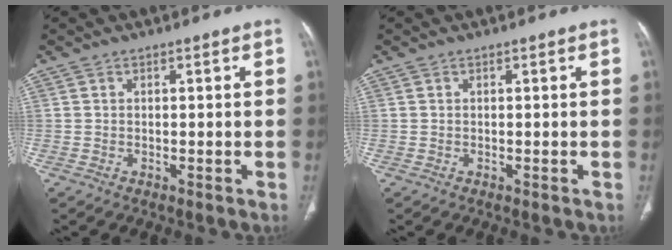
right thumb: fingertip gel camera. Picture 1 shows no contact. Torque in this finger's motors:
{"motor_torque": [-0.18, 0.18, -0.01, 0.00, 0.01]}